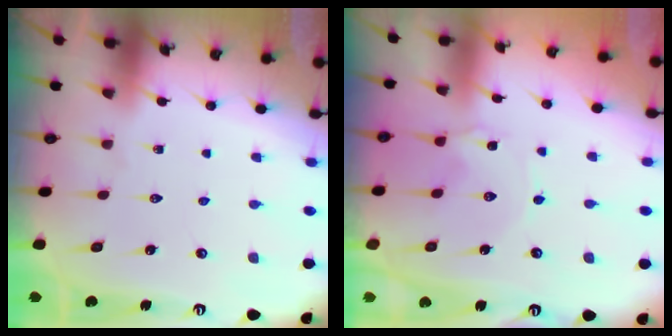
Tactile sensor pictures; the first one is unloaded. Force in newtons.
{"total": 1.1, "press": 1.1, "slide": 0.2}